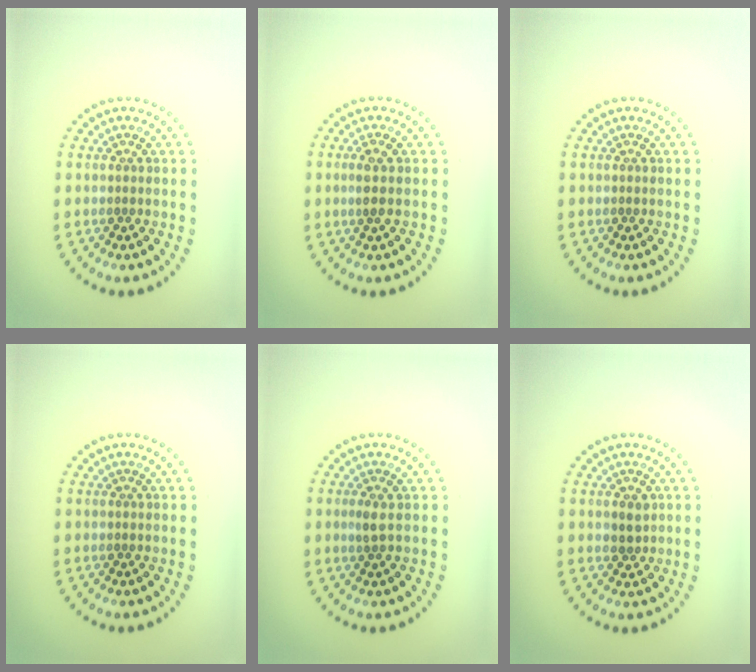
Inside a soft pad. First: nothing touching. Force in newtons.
{"total": 1.6, "press": 1.3, "slide": 1.0}
{"total": 0.0}
{"total": 0.0}
{"total": 0.9, "press": 0.8, "slide": 0.5}
{"total": 1.6, "press": 1.4, "slide": 0.7}